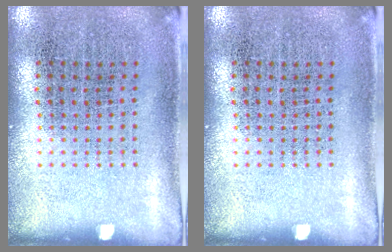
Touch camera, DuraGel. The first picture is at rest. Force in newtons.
{"total": 0.0}